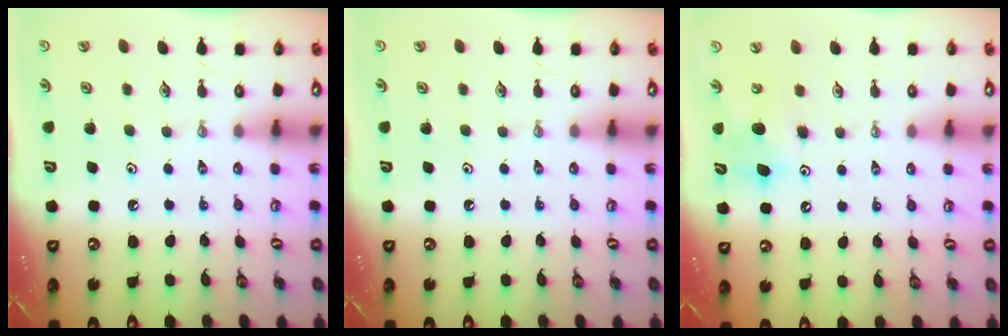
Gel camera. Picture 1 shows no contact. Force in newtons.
{"total": 0.0}
{"total": 8.8, "press": 8.7, "slide": 1.3}